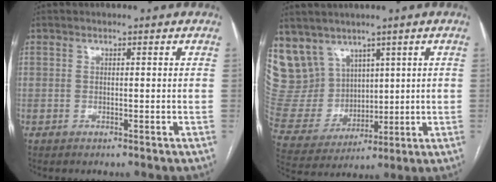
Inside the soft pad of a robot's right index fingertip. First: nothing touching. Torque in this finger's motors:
{"motor_torque": [-0.49, 0.78, 0.05, -0.01]}